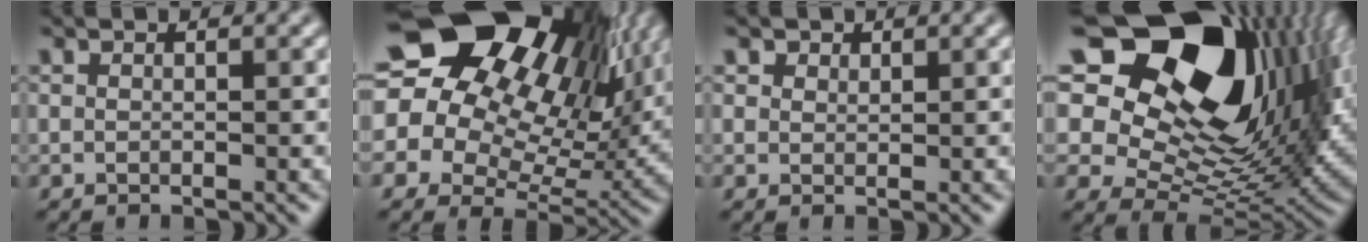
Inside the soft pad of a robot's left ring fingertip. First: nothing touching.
{"total": 19.2, "force": [9.3, 12.4, 11.2], "torque": [-0.210, 0.067, 0.151]}
{"total": 2.2, "force": [1.5, 1.4, 0.7], "torque": [-0.020, 0.008, 0.019]}
{"total": 18.9, "force": [8.6, 11.4, 12.4], "torque": [-0.218, 0.034, 0.142]}